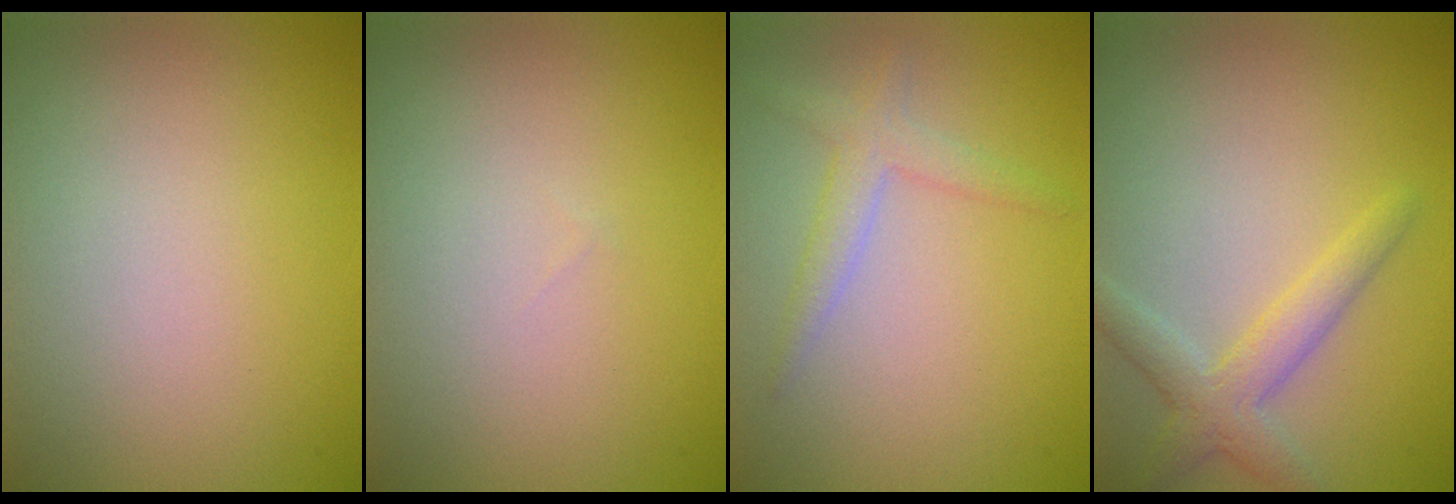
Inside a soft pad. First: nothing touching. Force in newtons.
{"total": 0.0}
{"total": 2.1, "press": 2.1, "slide": 0.1}
{"total": 3.0, "press": 3.0, "slide": 0.1}